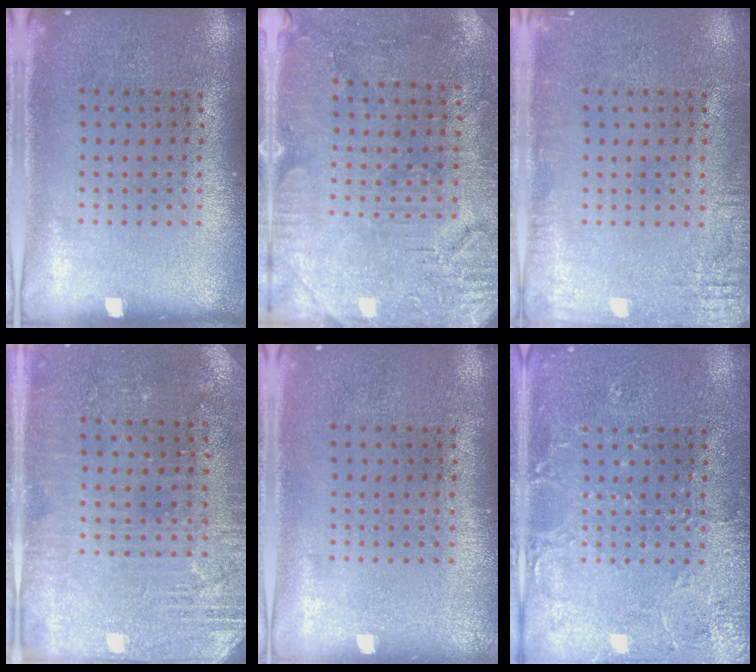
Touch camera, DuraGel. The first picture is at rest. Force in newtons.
{"total": 3.0, "press": 2.9, "slide": 0.8}
{"total": 2.0, "press": 2.0, "slide": 0.2}
{"total": 2.8, "press": 2.8, "slide": 0.4}
{"total": 0.0}
{"total": 3.4, "press": 3.3, "slide": 0.4}